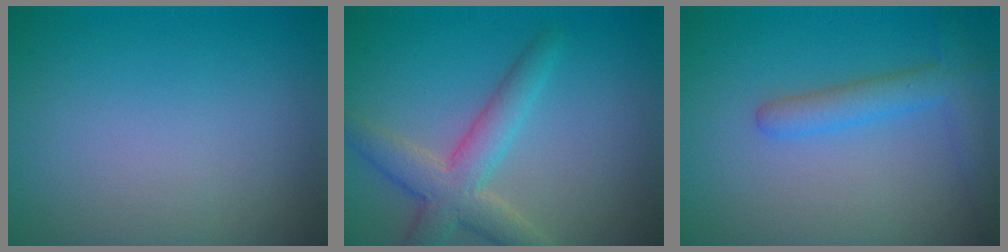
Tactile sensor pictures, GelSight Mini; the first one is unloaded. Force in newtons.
{"total": 4.6, "press": 4.6, "slide": 0.4}
{"total": 2.9, "press": 2.9, "slide": 0.2}